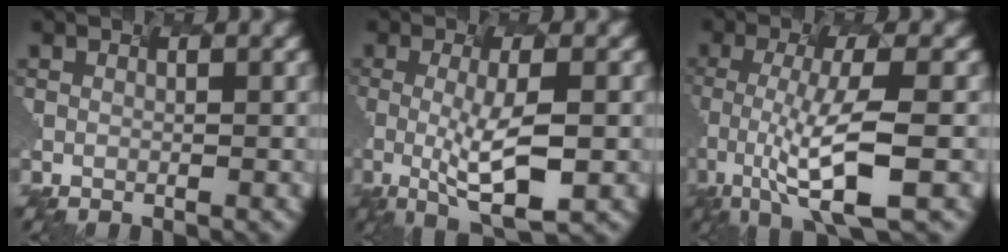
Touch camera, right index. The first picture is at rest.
{"total": 4.9, "force": [-1.8, 0.8, 4.5], "torque": [-0.094, -0.016, 0.002]}
{"total": 6.5, "force": [-3.1, 0.7, 5.6], "torque": [-0.116, -0.010, -0.030]}